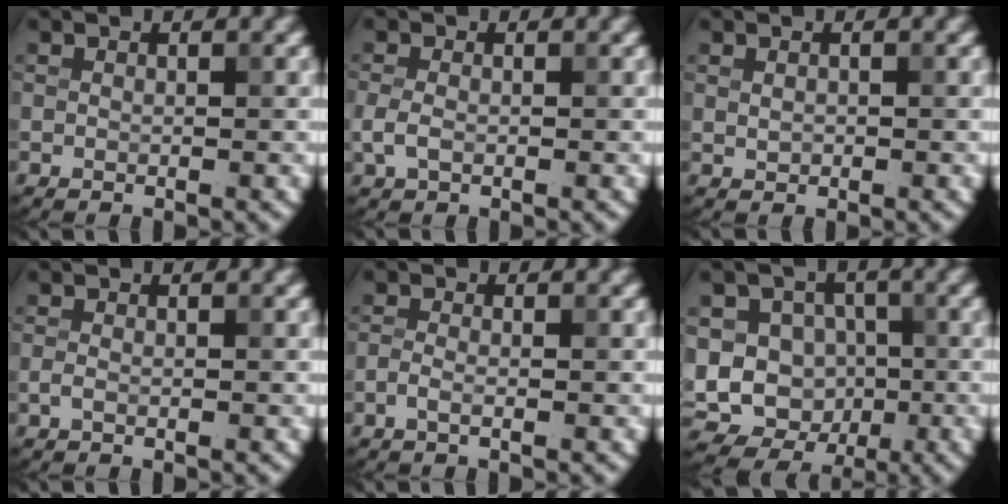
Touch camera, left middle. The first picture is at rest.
{"total": 1.7, "force": [-0.4, 1.1, 1.2], "torque": [-0.030, 0.001, -0.012]}
{"total": 0.7, "force": [0.1, 0.5, 0.4], "torque": [-0.008, -0.001, 0.002]}
{"total": 0.7, "force": [-0.3, 0.3, 0.6], "torque": [-0.016, -0.001, -0.008]}
{"total": 1.1, "force": [-0.5, 0.3, 0.8], "torque": [-0.022, 0.000, -0.015]}
{"total": 13.9, "force": [-1.5, 12.8, 5.4], "torque": [-0.128, 0.016, -0.036]}